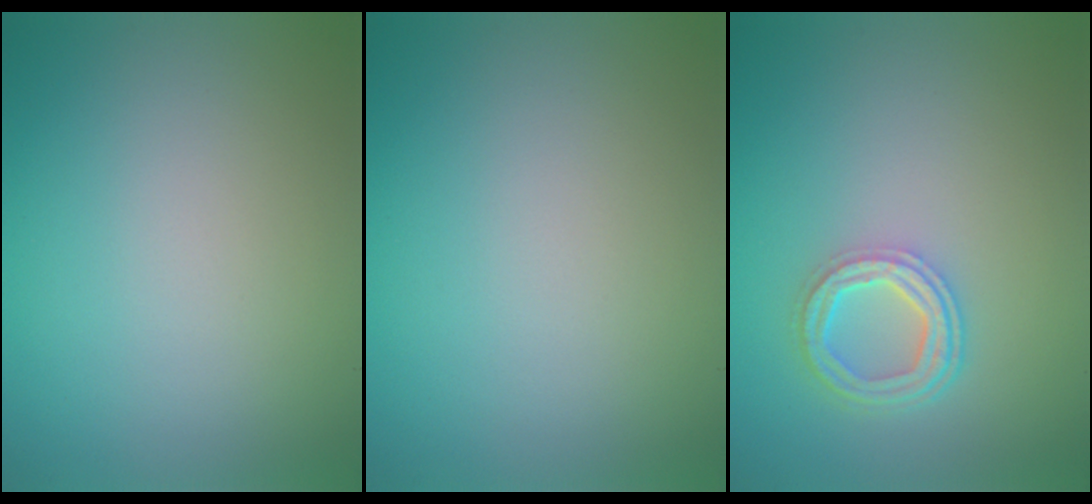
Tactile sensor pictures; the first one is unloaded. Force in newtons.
{"total": 0.0}
{"total": 3.8, "press": 2.9, "slide": 2.4}